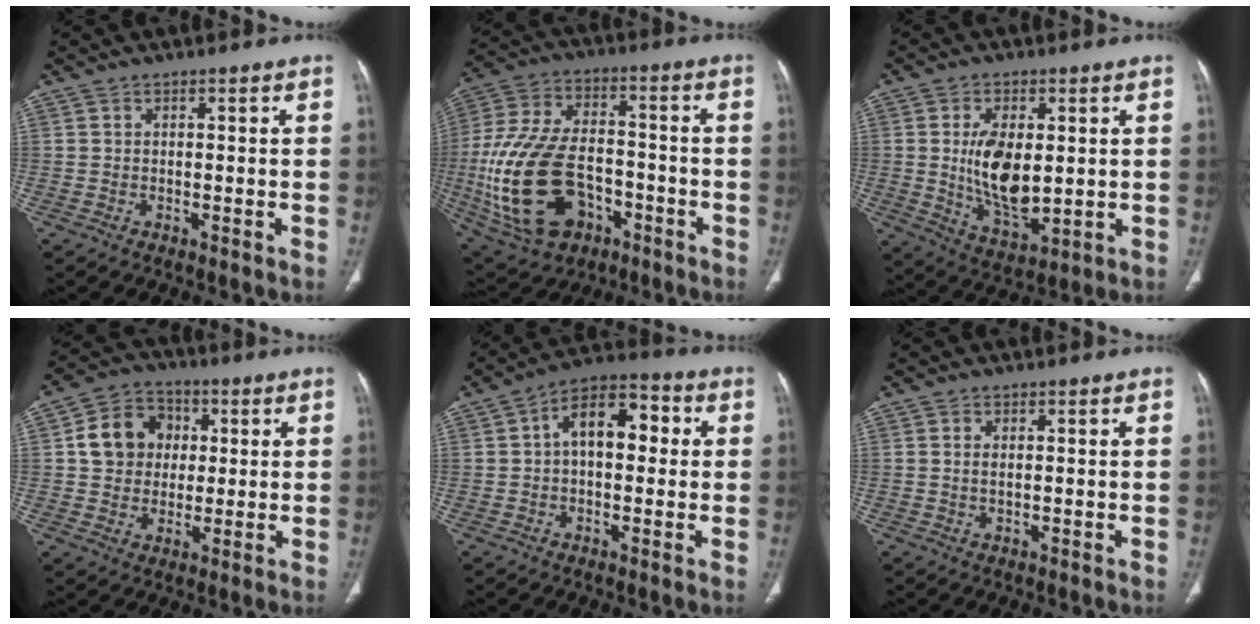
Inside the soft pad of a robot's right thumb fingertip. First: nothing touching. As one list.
[{"total": 24.0, "force": [-6.8, 15.2, 17.2], "torque": [-0.365, 0.024, -0.099]}, {"total": 12.3, "force": [0.9, 6.5, 10.4], "torque": [-0.173, -0.020, 0.030]}, {"total": 11.0, "force": [1.8, 9.5, 5.3], "torque": [-0.062, 0.009, 0.024]}, {"total": 10.9, "force": [1.4, 6.4, 8.7], "torque": [-0.114, 0.034, 0.012]}, {"total": 1.1, "force": [0.2, 0.4, 1.0], "torque": [-0.025, -0.002, 0.007]}]